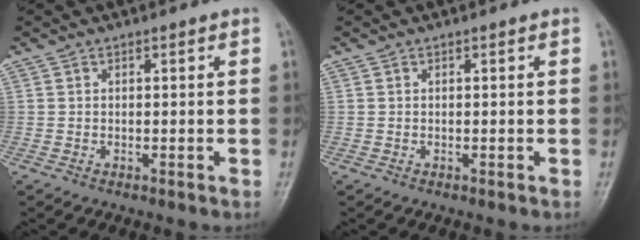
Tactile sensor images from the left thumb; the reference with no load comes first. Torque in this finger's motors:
{"motor_torque": [0.00, 0.00, -0.03, -0.03, 0.00]}